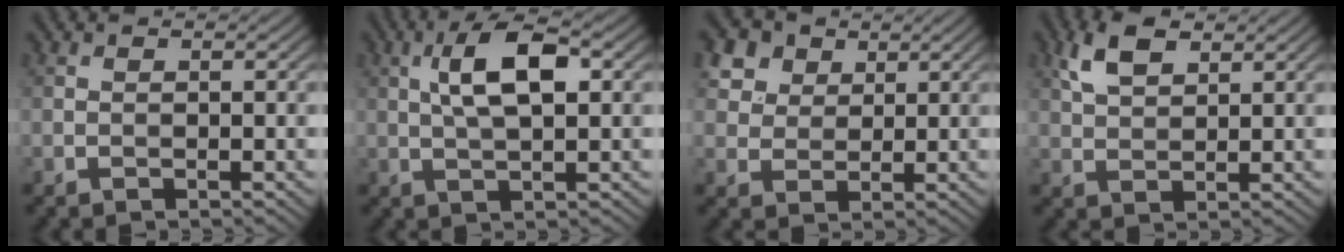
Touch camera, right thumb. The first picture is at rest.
{"total": 6.8, "force": [1.6, 2.4, 6.2], "torque": [-0.119, 0.012, 0.026]}
{"total": 8.3, "force": [4.8, 5.7, 3.7], "torque": [-0.151, 0.010, 0.096]}
{"total": 5.4, "force": [2.9, 2.6, 3.7], "torque": [-0.088, 0.008, 0.058]}